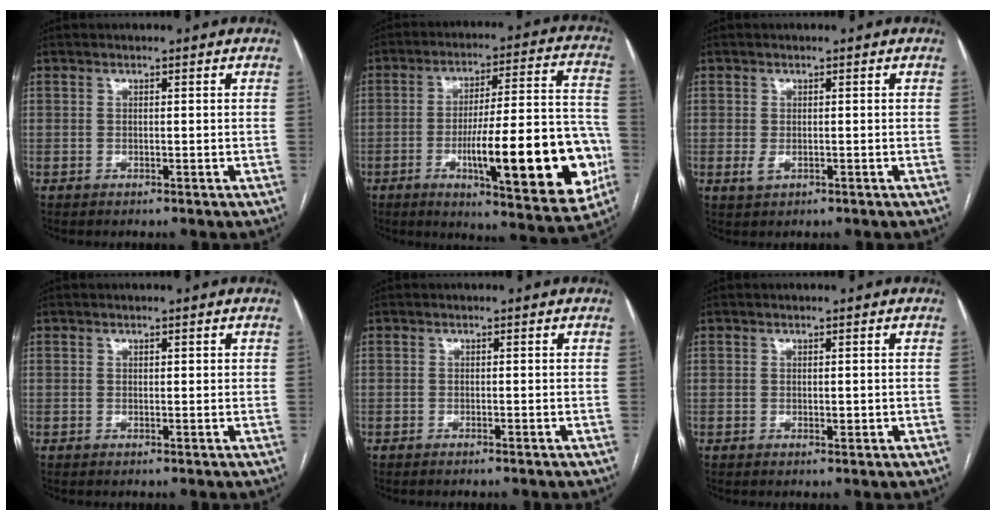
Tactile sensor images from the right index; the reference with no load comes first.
{"total": 22.7, "force": [-6.4, 4.1, 21.4], "torque": [-0.266, 0.012, -0.078]}
{"total": 1.6, "force": [-0.4, 1.1, 1.1], "torque": [-0.020, -0.002, -0.001]}
{"total": 0.9, "force": [0.4, 0.4, 0.7], "torque": [-0.009, 0.003, 0.004]}
{"total": 0.6, "force": [-0.4, -0.1, 0.3], "torque": [-0.009, 0.000, -0.009]}
{"total": 0.9, "force": [0.0, 0.6, 0.7], "torque": [-0.010, -0.001, 0.004]}